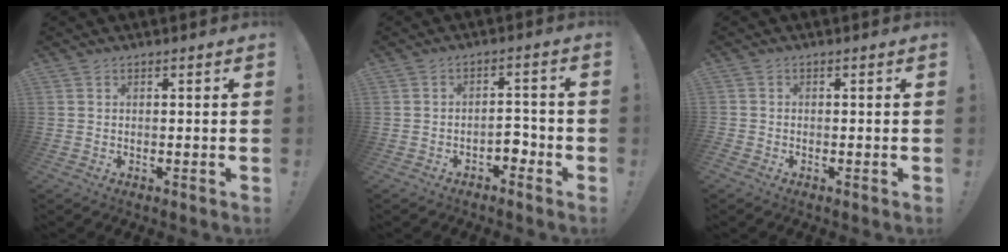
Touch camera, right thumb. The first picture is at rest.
{"total": 4.4, "force": [-2.5, 2.5, 2.7], "torque": [-0.041, 0.013, -0.043]}
{"total": 1.1, "force": [-0.9, 0.7, 0.1], "torque": [0.001, 0.003, -0.016]}